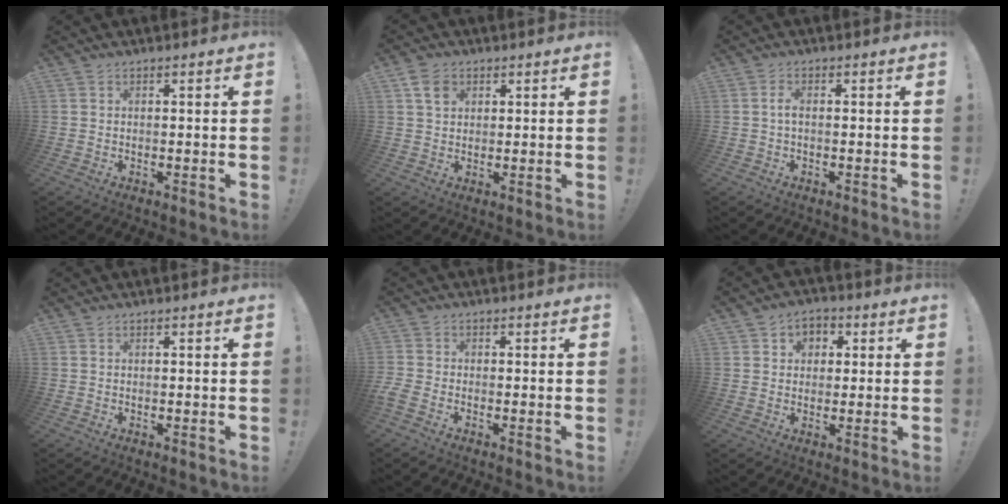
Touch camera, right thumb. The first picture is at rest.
{"total": 5.2, "force": [2.4, 3.9, 2.6], "torque": [-0.040, 0.000, 0.045]}
{"total": 2.0, "force": [-0.3, 0.7, 1.9], "torque": [-0.041, 0.008, -0.005]}
{"total": 0.0}
{"total": 2.3, "force": [-1.1, 1.4, 1.5], "torque": [-0.040, 0.000, -0.022]}
{"total": 4.6, "force": [0.7, 4.3, 1.4], "torque": [-0.018, 0.004, 0.011]}